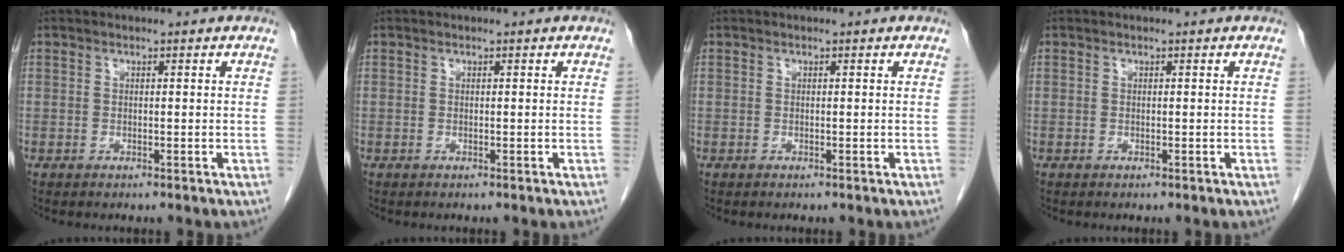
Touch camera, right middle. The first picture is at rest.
{"total": 0.0}
{"total": 0.0}
{"total": 0.0}